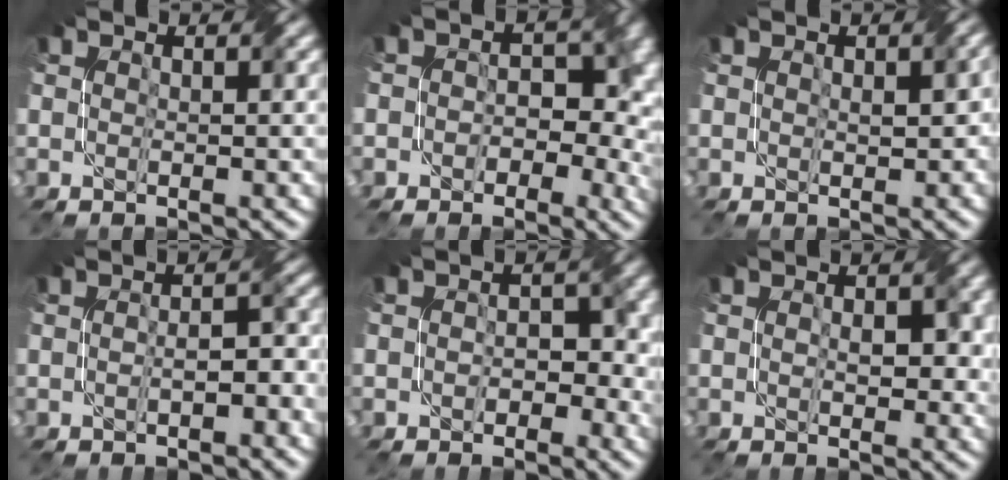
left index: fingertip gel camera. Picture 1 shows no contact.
{"total": 5.6, "force": [-0.8, 4.3, 3.5], "torque": [-0.006, -0.003, -0.005]}
{"total": 1.9, "force": [0.1, 1.2, 1.4], "torque": [-0.015, 0.001, 0.016]}
{"total": 2.1, "force": [-0.6, 0.7, 1.9], "torque": [-0.034, 0.007, -0.005]}
{"total": 2.6, "force": [-0.5, 2.0, 1.5], "torque": [-0.001, 0.005, 0.002]}
{"total": 2.4, "force": [0.4, 1.4, 1.9], "torque": [-0.025, 0.000, 0.014]}